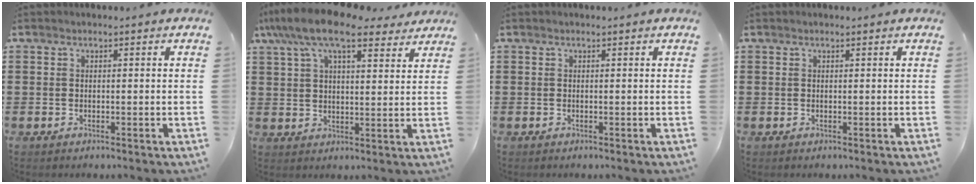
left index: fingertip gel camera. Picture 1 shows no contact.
{"total": 11.4, "force": [8.6, 3.0, 6.9], "torque": [-0.150, -0.014, 0.155]}
{"total": 0.0}
{"total": 0.0}